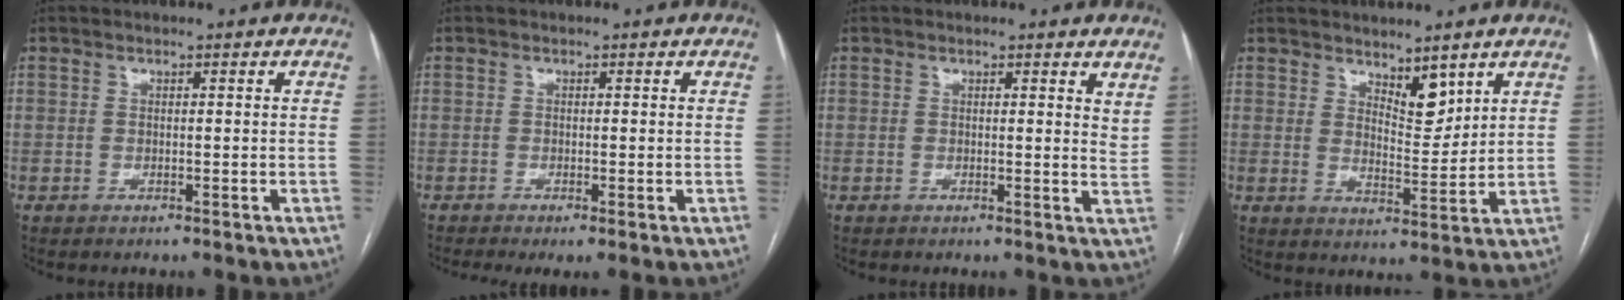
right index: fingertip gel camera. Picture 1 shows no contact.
{"total": 2.6, "force": [-1.4, 0.4, 2.2], "torque": [-0.036, -0.010, -0.023]}
{"total": 3.2, "force": [2.7, 0.7, 1.5], "torque": [-0.021, -0.015, 0.019]}
{"total": 5.0, "force": [3.6, 1.9, 3.0], "torque": [-0.049, -0.012, 0.066]}